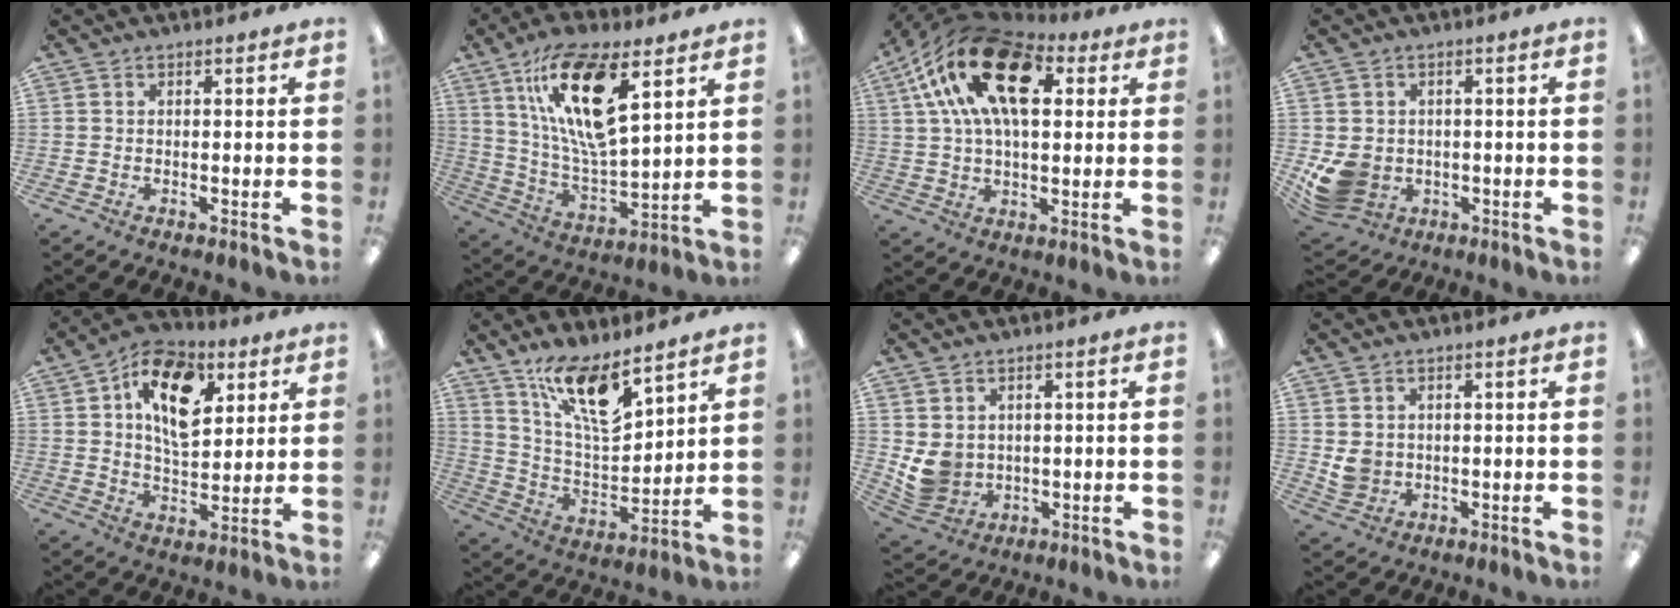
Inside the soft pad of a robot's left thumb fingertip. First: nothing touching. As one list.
[{"total": 18.8, "force": [9.9, 6.3, 14.7], "torque": [-0.290, -0.037, 0.164]}, {"total": 21.9, "force": [8.6, 12.0, 16.2], "torque": [-0.306, -0.020, 0.145]}, {"total": 7.4, "force": [-1.3, 6.3, 3.7], "torque": [-0.092, 0.008, -0.021]}, {"total": 14.6, "force": [6.2, 8.6, 10.1], "torque": [-0.157, -0.004, 0.111]}, {"total": 14.8, "force": [10.5, 4.3, 9.5], "torque": [-0.177, -0.059, 0.183]}, {"total": 6.7, "force": [1.9, 5.9, 2.6], "torque": [-0.072, -0.007, 0.043]}, {"total": 4.1, "force": [1.3, 3.5, 1.5], "torque": [-0.027, 0.003, 0.028]}]